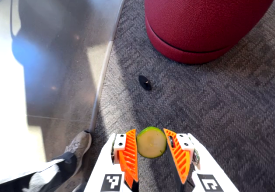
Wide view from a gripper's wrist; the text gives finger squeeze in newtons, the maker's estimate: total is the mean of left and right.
{"total": 9.2, "left": 9.4, "right": 9.1}